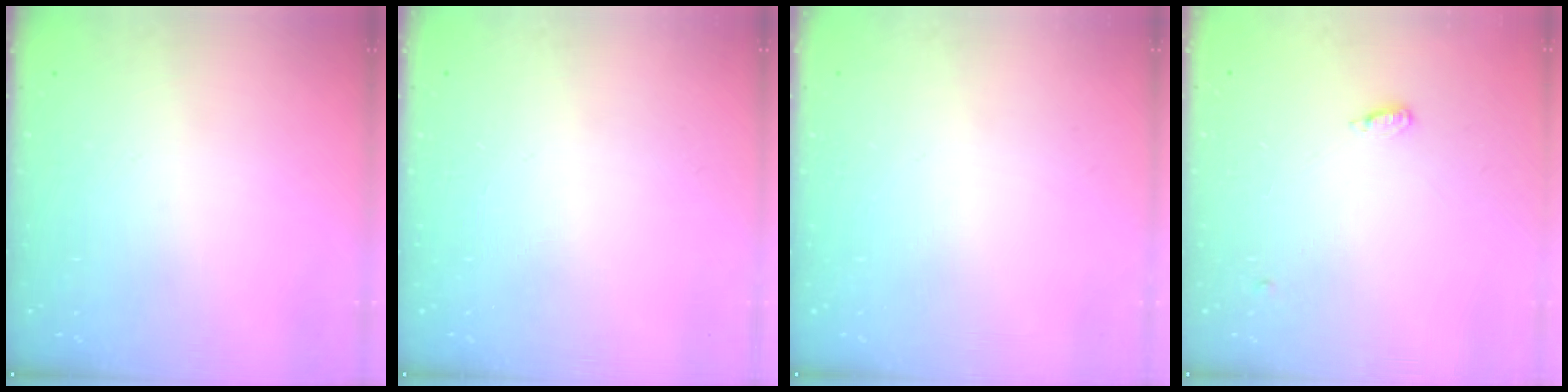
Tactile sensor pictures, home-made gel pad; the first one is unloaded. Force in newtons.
{"total": 0.0}
{"total": 0.0}
{"total": 4.0, "press": 3.9, "slide": 0.7}